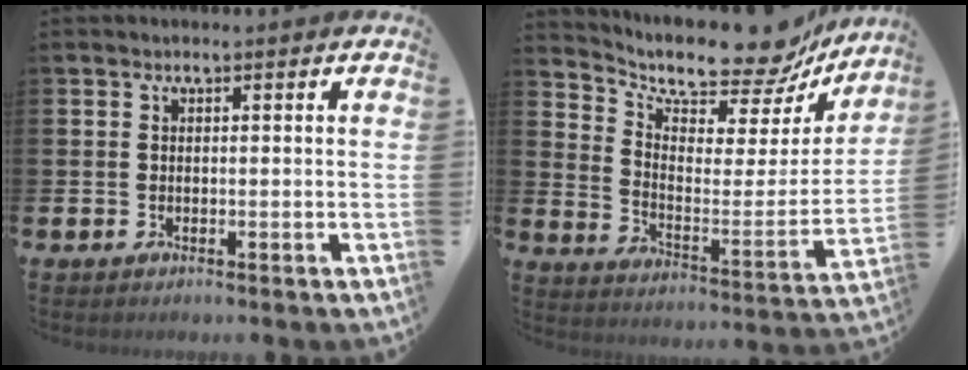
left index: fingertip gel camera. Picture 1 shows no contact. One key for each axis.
{"total": 11.9, "fx": 10.6, "fy": 3.8, "fz": 4.1, "tx": -0.095, "ty": -0.086, "tz": 0.177}